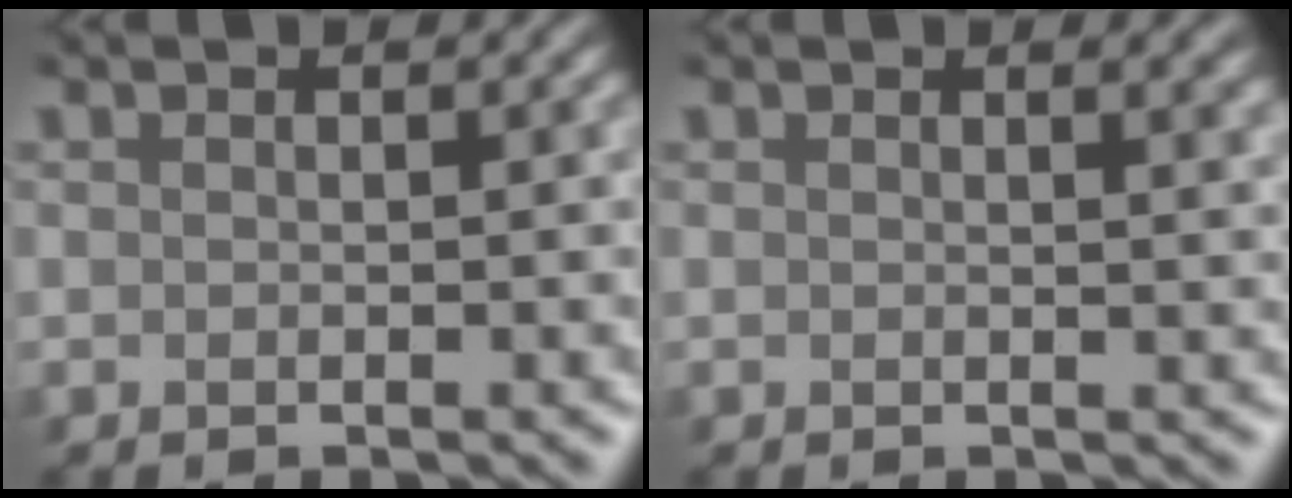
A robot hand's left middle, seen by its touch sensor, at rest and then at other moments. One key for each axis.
{"total": 2.2, "fx": 0.9, "fy": 1.0, "fz": 1.7, "tx": -0.005, "ty": 0.013, "tz": -0.007}